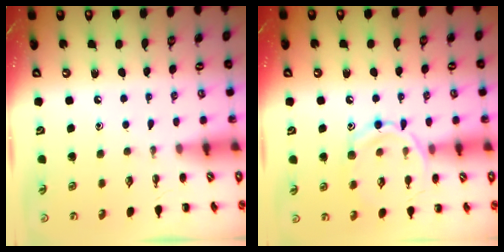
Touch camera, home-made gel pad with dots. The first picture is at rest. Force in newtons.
{"total": 12.0, "press": 12.0, "slide": 0.8}